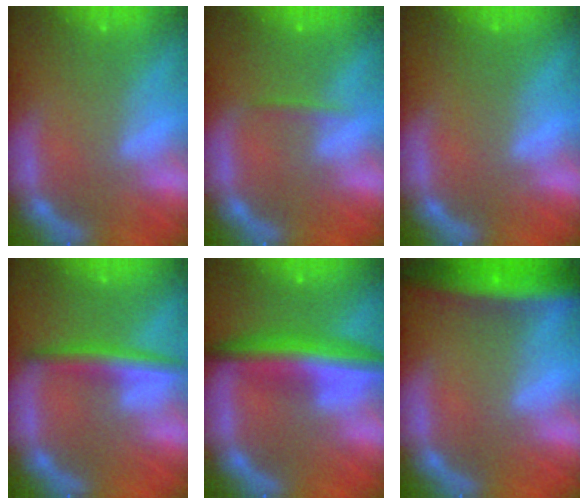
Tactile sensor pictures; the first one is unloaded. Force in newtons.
{"total": 0.9}
{"total": 0.0}
{"total": 3.5}
{"total": 6.6}
{"total": 8.0}